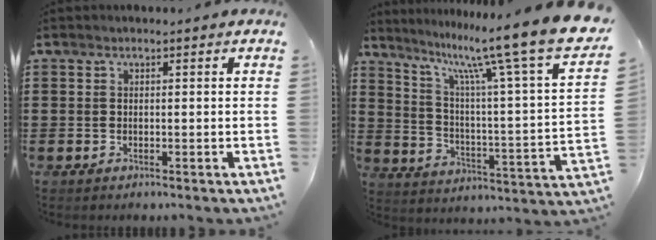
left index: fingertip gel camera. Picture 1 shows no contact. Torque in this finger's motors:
{"motor_torque": [1.21, -0.94, 0.38, 0.11]}